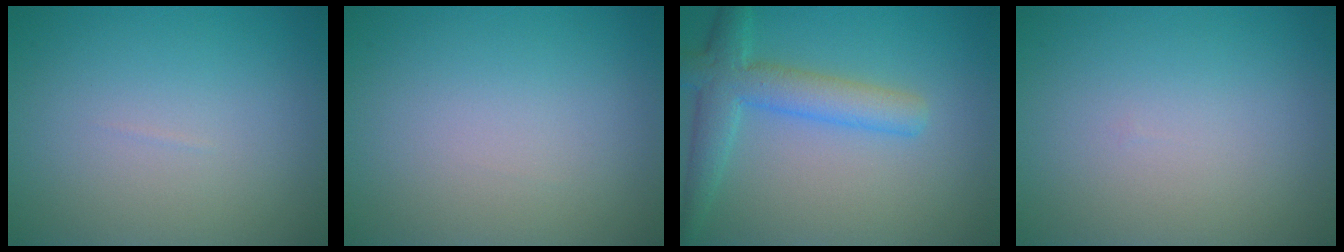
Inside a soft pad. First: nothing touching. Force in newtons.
{"total": 0.0}
{"total": 4.7, "press": 4.7, "slide": 0.2}
{"total": 0.0}